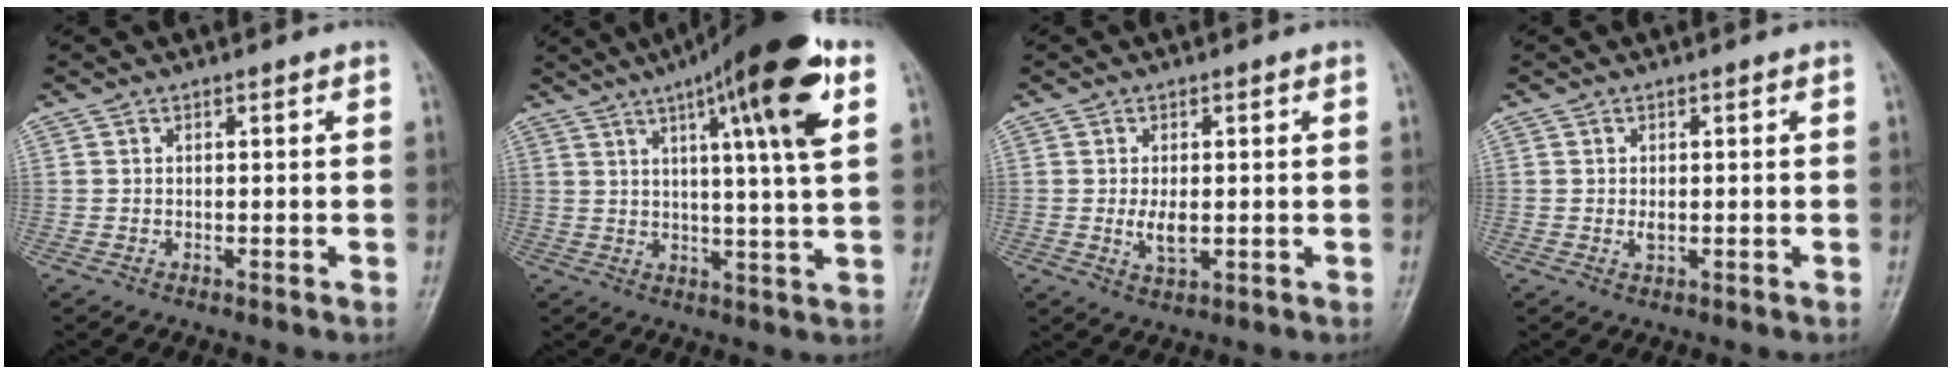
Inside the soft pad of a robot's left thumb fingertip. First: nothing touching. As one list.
[{"total": 18.1, "force": [8.1, 2.5, 16.0], "torque": [-0.230, -0.016, 0.113]}, {"total": 3.9, "force": [-0.3, 2.0, 3.3], "torque": [-0.059, -0.008, -0.002]}, {"total": 1.4, "force": [-0.1, 0.8, 1.2], "torque": [-0.017, -0.002, -0.001]}]